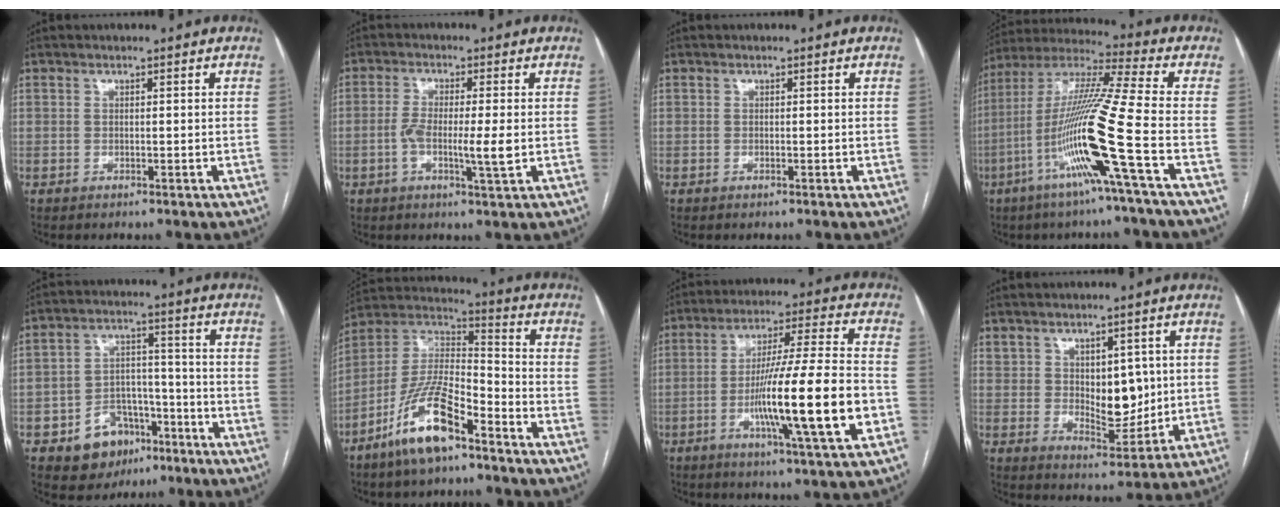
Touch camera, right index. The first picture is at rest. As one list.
[{"total": 5.9, "force": [-1.0, 0.4, 5.8], "torque": [-0.108, -0.007, -0.022]}, {"total": 0.0}, {"total": 17.3, "force": [-6.2, -2.2, 16.0], "torque": [-0.316, -0.013, -0.127]}, {"total": 9.7, "force": [-5.2, 6.9, 4.4], "torque": [-0.070, 0.023, -0.075]}, {"total": 14.3, "force": [-8.7, 3.8, 10.7], "torque": [-0.224, -0.001, -0.163]}, {"total": 17.7, "force": [-4.5, -0.2, 17.2], "torque": [-0.291, -0.010, -0.078]}, {"total": 8.0, "force": [1.5, 4.1, 6.7], "torque": [-0.103, -0.004, 0.041]}]